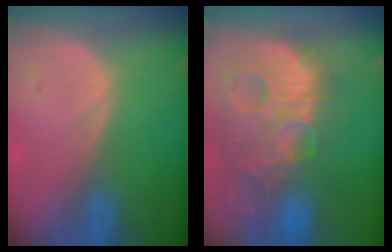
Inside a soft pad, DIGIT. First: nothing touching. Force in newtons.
{"total": 14.5, "press": 12.5, "slide": 7.3}